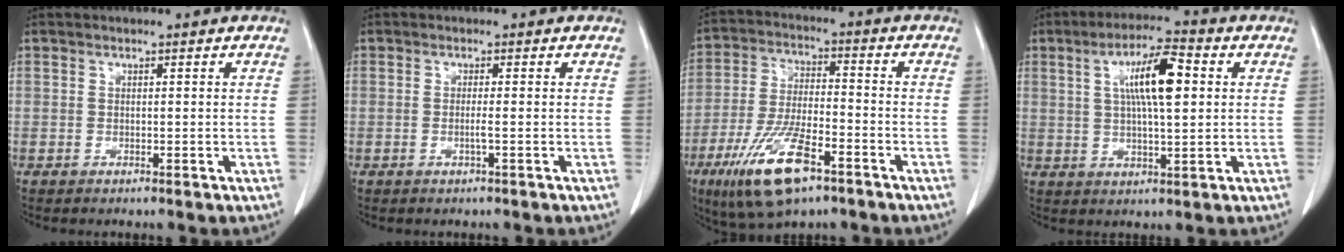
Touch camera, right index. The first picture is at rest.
{"total": 1.2, "force": [-0.4, -0.2, 1.1], "torque": [-0.023, -0.002, -0.008]}
{"total": 14.8, "force": [-8.4, 4.1, 11.5], "torque": [-0.235, -0.016, -0.147]}
{"total": 9.6, "force": [2.3, 1.7, 9.2], "torque": [-0.165, 0.015, 0.040]}